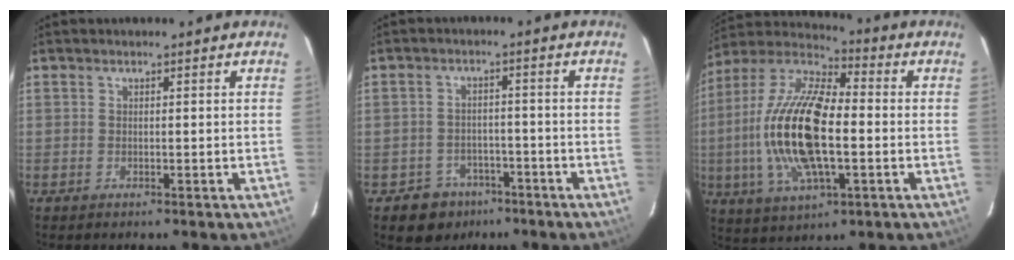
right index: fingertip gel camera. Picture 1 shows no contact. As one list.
[{"total": 6.5, "force": [-4.1, 5.1, 0.6], "torque": [-0.026, 0.030, -0.051]}, {"total": 21.2, "force": [-2.2, 8.7, 19.2], "torque": [-0.389, -0.001, -0.048]}]